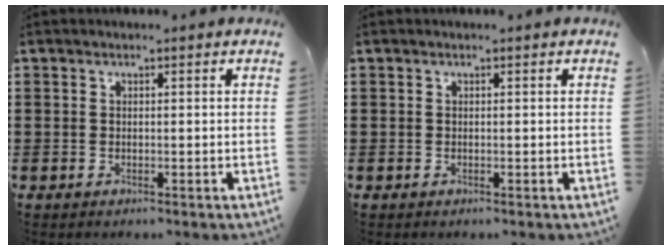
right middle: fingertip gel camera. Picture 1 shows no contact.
{"total": 0.0}